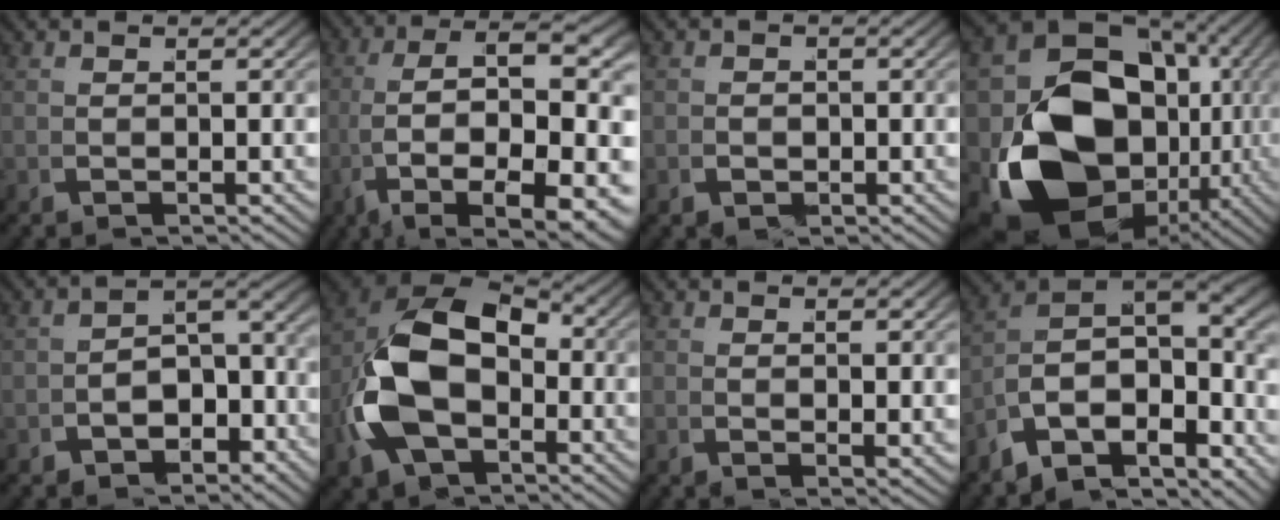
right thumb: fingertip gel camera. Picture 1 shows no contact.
{"total": 13.6, "force": [-1.8, 6.4, 11.9], "torque": [-0.234, -0.045, 0.009]}
{"total": 1.2, "force": [-0.6, 1.0, 0.3], "torque": [0.000, -0.001, -0.011]}
{"total": 21.6, "force": [-2.5, 14.7, 15.7], "torque": [-0.303, -0.060, -0.013]}
{"total": 4.9, "force": [-1.9, 3.2, 3.2], "torque": [-0.048, -0.011, -0.024]}
{"total": 13.0, "force": [-0.3, 9.1, 9.3], "torque": [-0.234, -0.032, 0.016]}
{"total": 1.3, "force": [0.7, 0.4, 1.1], "torque": [-0.018, 0.001, 0.012]}
{"total": 16.4, "force": [-0.4, 11.5, 11.7], "torque": [-0.234, -0.041, -0.004]}